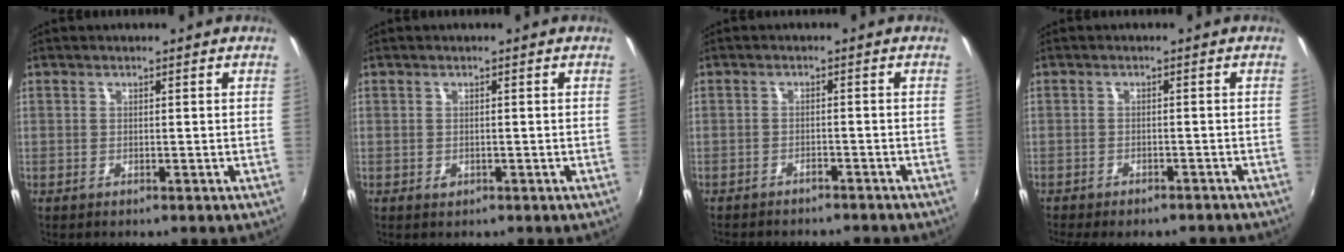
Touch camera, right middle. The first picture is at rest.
{"total": 0.9, "force": [-0.4, 0.8, 0.4], "torque": [-0.004, -0.003, -0.007]}
{"total": 6.1, "force": [-5.6, 1.7, 1.9], "torque": [-0.053, -0.014, -0.081]}
{"total": 8.3, "force": [-7.0, 2.6, 3.7], "torque": [-0.083, -0.028, -0.097]}